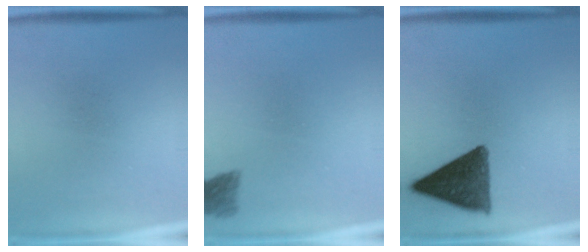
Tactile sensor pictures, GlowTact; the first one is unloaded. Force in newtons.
{"total": 2.8}
{"total": 12.1}